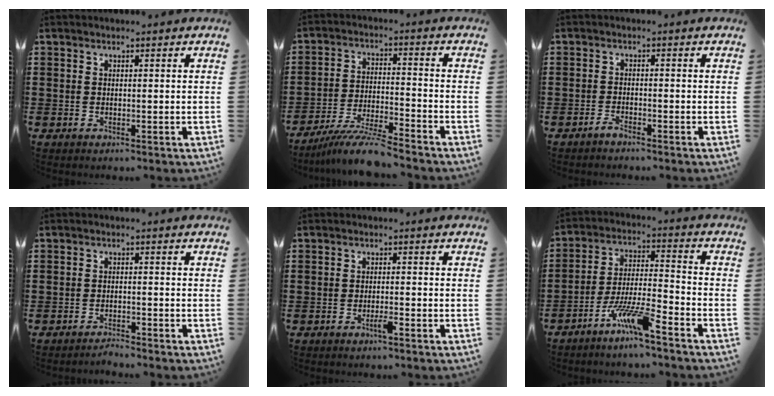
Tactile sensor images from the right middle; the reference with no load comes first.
{"total": 7.6, "force": [-6.9, -0.1, 3.2], "torque": [-0.063, -0.006, -0.132]}
{"total": 1.5, "force": [-1.3, 0.2, 0.7], "torque": [-0.015, -0.002, -0.025]}
{"total": 1.7, "force": [-1.7, 0.0, 0.0], "torque": [-0.005, 0.003, -0.035]}
{"total": 1.8, "force": [-1.1, 0.1, 1.4], "torque": [-0.024, -0.003, -0.019]}
{"total": 8.3, "force": [-6.3, 0.4, 5.4], "torque": [-0.120, -0.010, -0.125]}